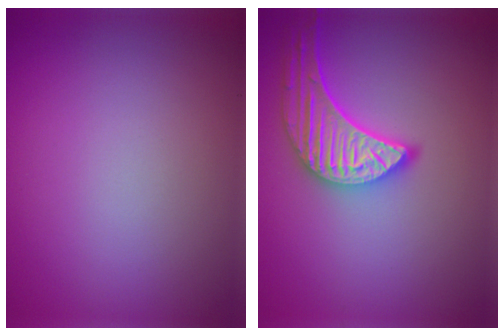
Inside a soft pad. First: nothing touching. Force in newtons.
{"total": 5.2, "press": 4.4, "slide": 2.7}